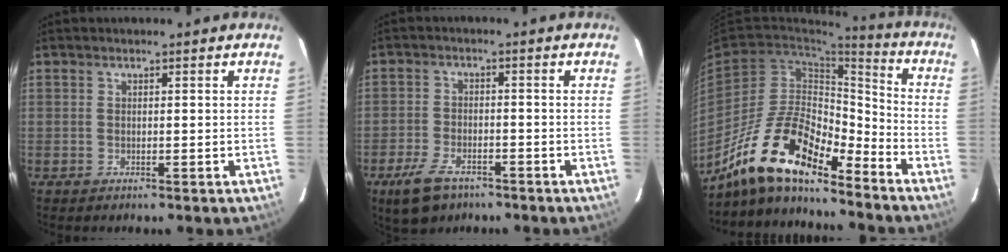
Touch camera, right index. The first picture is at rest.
{"total": 7.9, "force": [-5.3, 4.1, 4.2], "torque": [-0.112, -0.008, -0.095]}
{"total": 17.7, "force": [-13.5, 5.1, 10.3], "torque": [-0.201, -0.003, -0.254]}